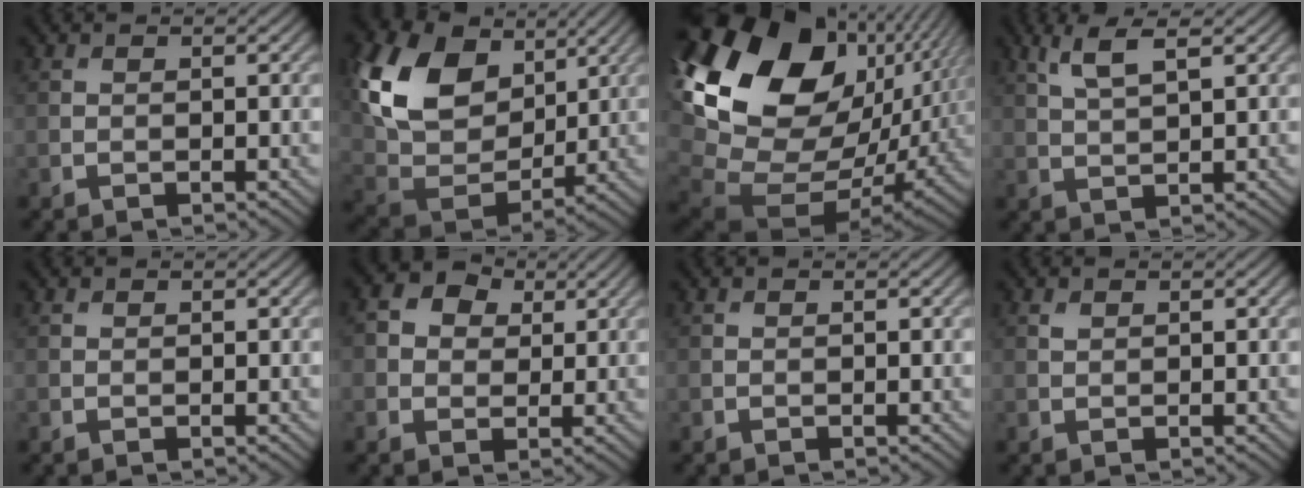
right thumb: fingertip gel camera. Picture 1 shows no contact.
{"total": 15.1, "force": [5.9, 10.2, 9.4], "torque": [-0.221, 0.016, 0.112]}
{"total": 21.4, "force": [6.8, 13.1, 15.5], "torque": [-0.340, -0.004, 0.158]}
{"total": 4.3, "force": [2.5, 0.9, 3.4], "torque": [-0.083, 0.006, 0.053]}
{"total": 0.0}
{"total": 5.5, "force": [1.7, 4.5, 2.6], "torque": [-0.075, 0.015, 0.014]}
{"total": 0.0}
{"total": 0.6, "force": [0.4, 0.3, 0.3], "torque": [-0.010, 0.000, 0.010]}